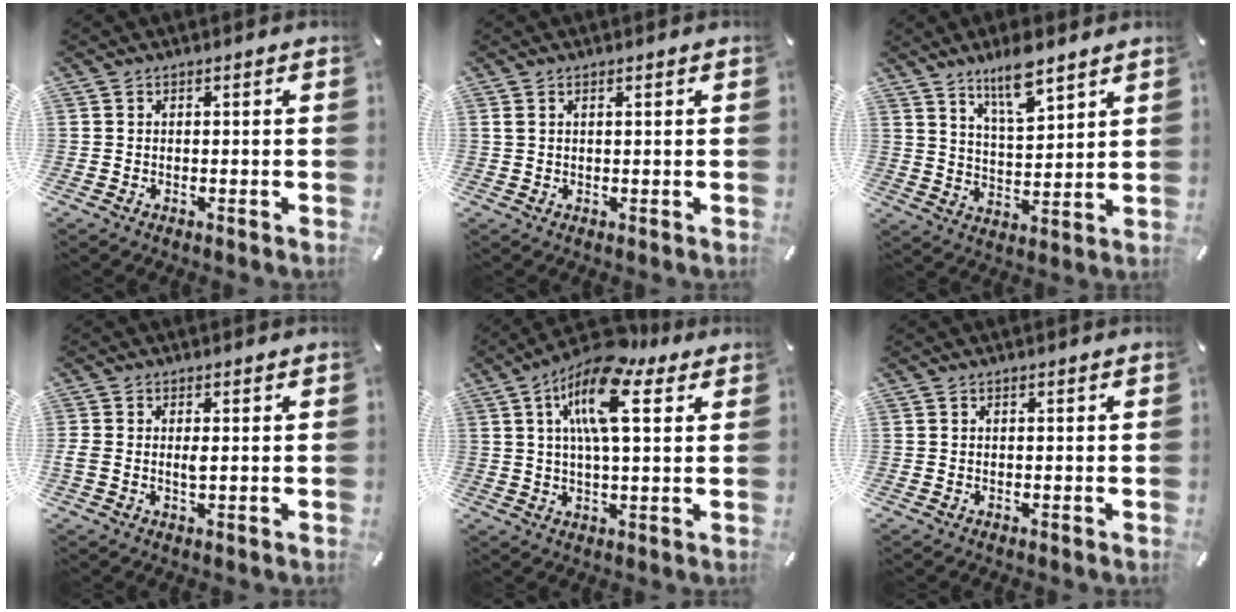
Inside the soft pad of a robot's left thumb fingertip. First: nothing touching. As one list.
[{"total": 1.0, "force": [0.4, 0.3, 0.9], "torque": [-0.019, 0.002, 0.007]}, {"total": 9.4, "force": [7.5, 2.6, 5.1], "torque": [-0.087, -0.039, 0.131]}, {"total": 2.2, "force": [0.0, 0.9, 2.0], "torque": [-0.040, 0.000, -0.001]}, {"total": 15.2, "force": [6.8, 5.9, 12.2], "torque": [-0.222, -0.019, 0.112]}, {"total": 0.0}]